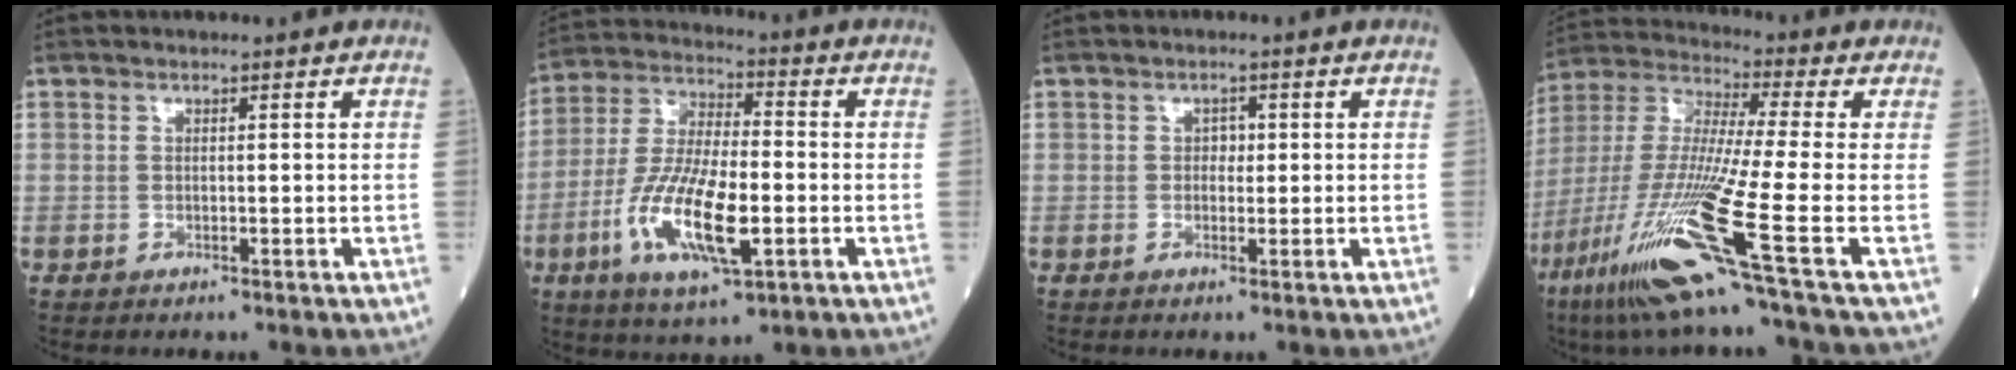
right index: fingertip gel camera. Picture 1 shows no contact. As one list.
[{"total": 14.3, "force": [-4.2, 3.8, 13.2], "torque": [-0.273, -0.012, -0.074]}, {"total": 1.3, "force": [0.2, 1.0, 0.9], "torque": [-0.009, 0.003, 0.004]}, {"total": 19.2, "force": [-9.8, -1.6, 16.5], "torque": [-0.370, -0.052, -0.191]}]